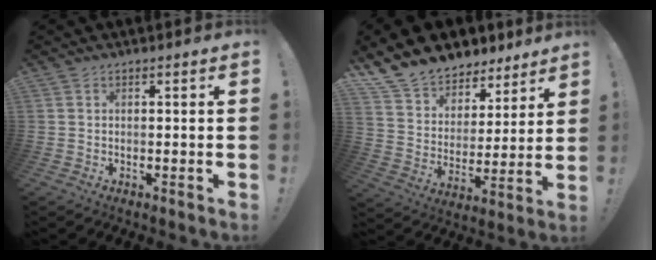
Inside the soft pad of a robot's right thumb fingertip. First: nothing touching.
{"total": 12.8, "force": [10.7, 6.6, 2.4], "torque": [-0.054, -0.090, 0.198]}